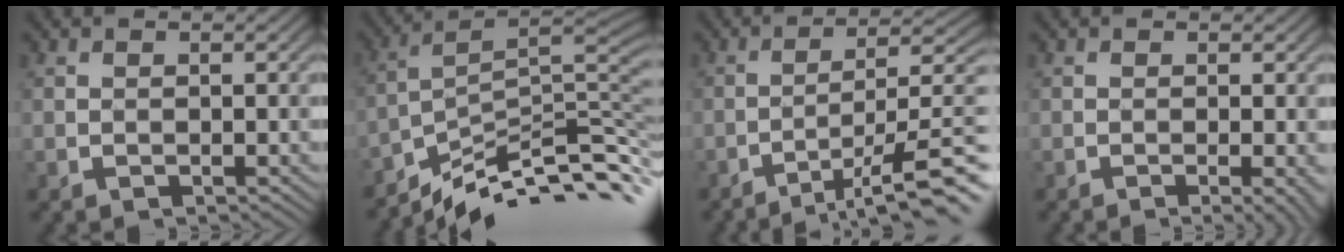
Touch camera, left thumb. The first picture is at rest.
{"total": 10.4, "force": [-7.5, 2.0, 7.0], "torque": [-0.116, 0.010, -0.126]}
{"total": 11.0, "force": [-6.3, 2.2, 8.7], "torque": [-0.127, 0.009, -0.091]}
{"total": 2.8, "force": [-0.9, 0.4, 2.6], "torque": [-0.033, 0.004, -0.018]}